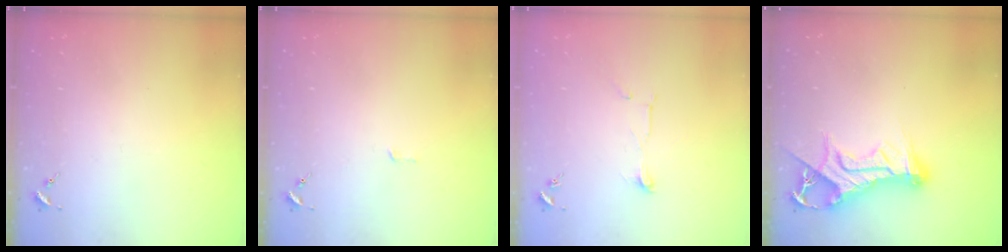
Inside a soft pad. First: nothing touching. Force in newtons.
{"total": 3.0, "press": 3.0, "slide": 0.2}
{"total": 5.4, "press": 5.4, "slide": 0.4}
{"total": 14.2, "press": 14.1, "slide": 1.5}